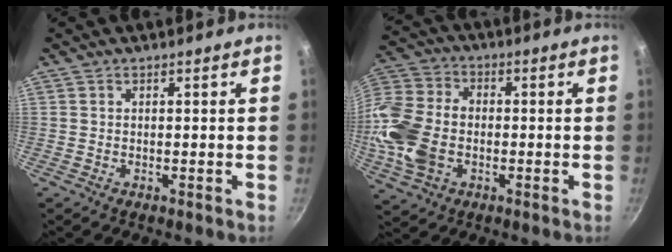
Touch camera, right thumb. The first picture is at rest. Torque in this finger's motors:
{"motor_torque": [1.61, 2.89, 1.68, -0.77, 0.25]}